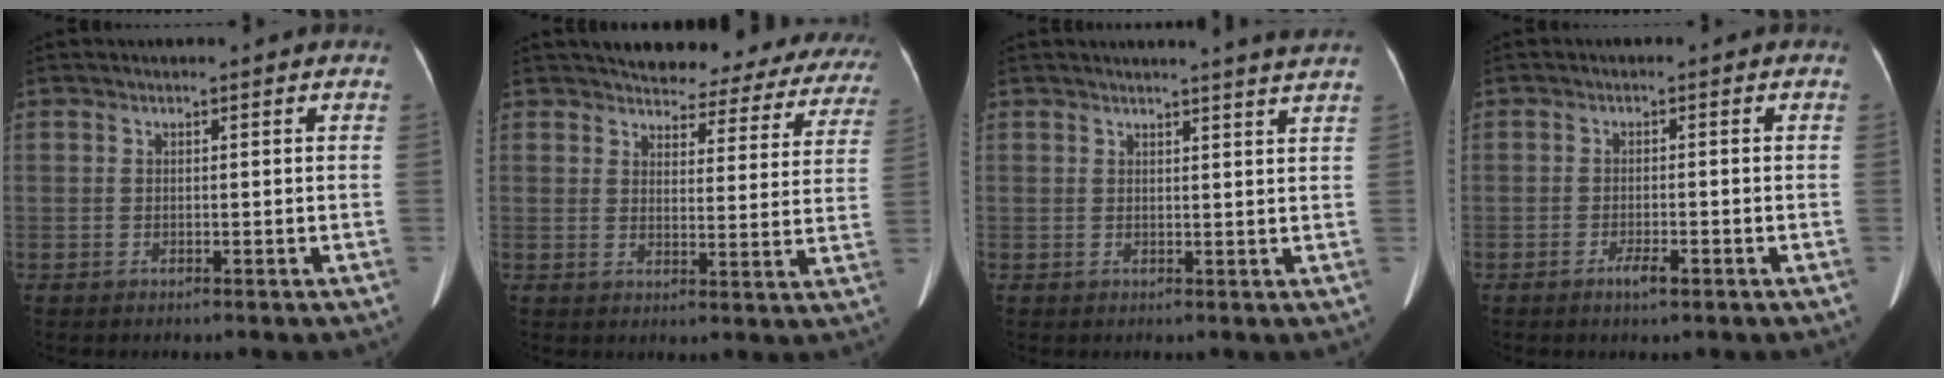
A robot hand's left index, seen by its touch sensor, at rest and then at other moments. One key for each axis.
{"total": 22.2, "fx": 20.4, "fy": 5.8, "fz": 6.8, "tx": -0.073, "ty": -0.044, "tz": 0.220}
{"total": 5.8, "fx": 5.3, "fy": -1.1, "fz": 2.0, "tx": -0.025, "ty": -0.004, "tz": 0.044}
{"total": 2.2, "fx": -1.4, "fy": 0.4, "fz": 1.7, "tx": -0.027, "ty": -0.001, "tz": -0.023}